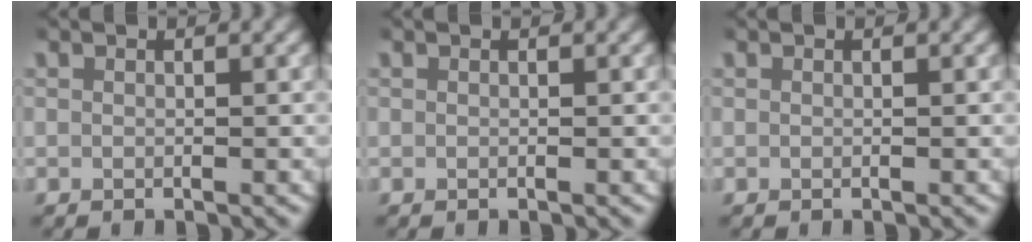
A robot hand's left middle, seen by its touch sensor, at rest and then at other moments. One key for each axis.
{"total": 0.0}
{"total": 0.0}